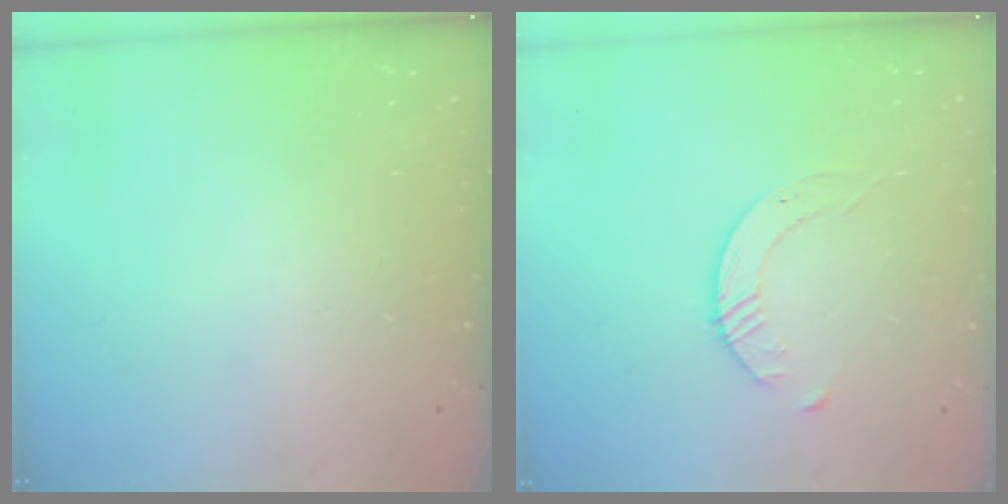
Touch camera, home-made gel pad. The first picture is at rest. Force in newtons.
{"total": 3.1, "press": 3.1, "slide": 0.4}